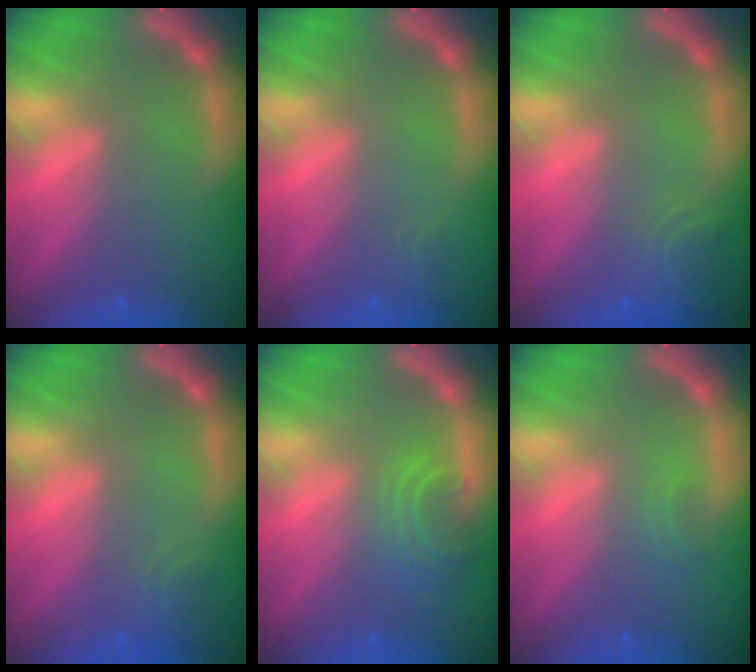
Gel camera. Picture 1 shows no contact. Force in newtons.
{"total": 0.9}
{"total": 3.5}
{"total": 1.9}
{"total": 3.5}
{"total": 0.9}